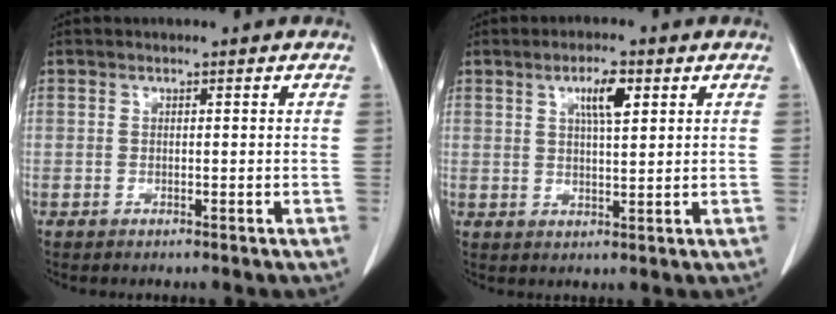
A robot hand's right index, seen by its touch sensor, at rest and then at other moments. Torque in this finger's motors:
{"motor_torque": [0.17, 0.13, 0.11, 0.03]}